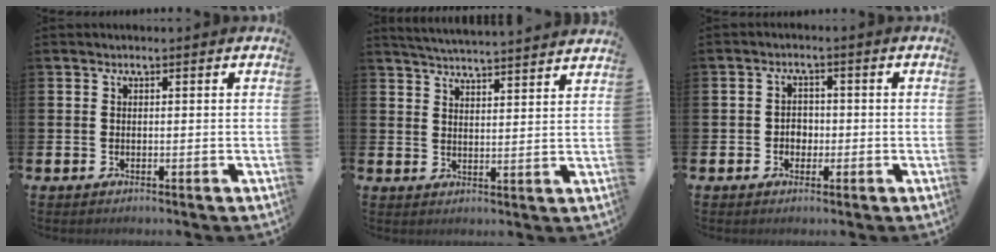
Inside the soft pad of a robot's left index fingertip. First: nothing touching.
{"total": 4.8, "force": [4.8, -0.5, 0.2], "torque": [-0.025, -0.034, 0.085]}
{"total": 2.4, "force": [-0.5, 2.1, 1.1], "torque": [-0.007, 0.001, -0.017]}